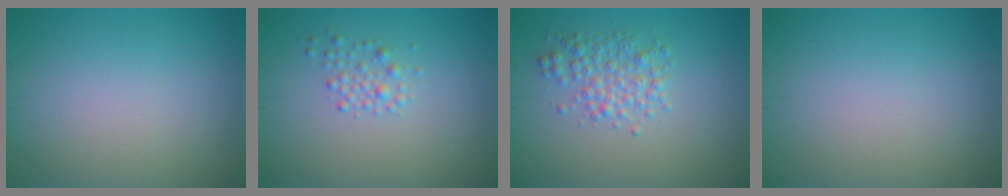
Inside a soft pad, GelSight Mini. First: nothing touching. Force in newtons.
{"total": 1.6, "press": 1.6, "slide": 0.0}
{"total": 2.9, "press": 2.9, "slide": 0.0}
{"total": 0.0}